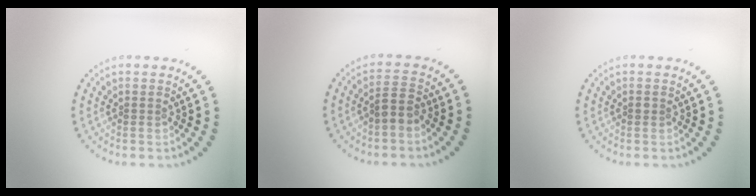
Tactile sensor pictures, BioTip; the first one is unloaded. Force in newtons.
{"total": 2.0, "press": 1.8, "slide": 1.0}
{"total": 0.5, "press": 0.5, "slide": 0.0}